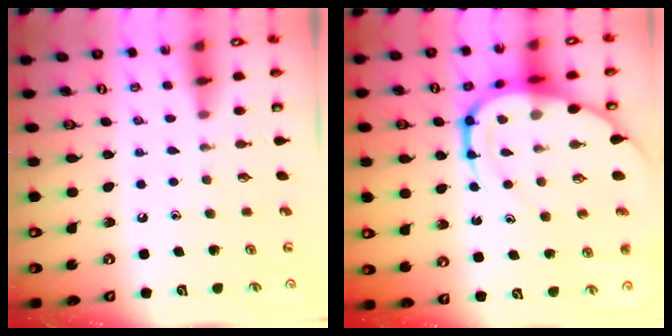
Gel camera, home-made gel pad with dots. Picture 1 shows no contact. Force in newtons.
{"total": 18.3, "press": 18.2, "slide": 1.9}